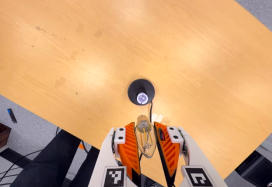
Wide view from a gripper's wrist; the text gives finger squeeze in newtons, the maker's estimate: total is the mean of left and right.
{"total": 12.3, "left": 12.8, "right": 11.8}